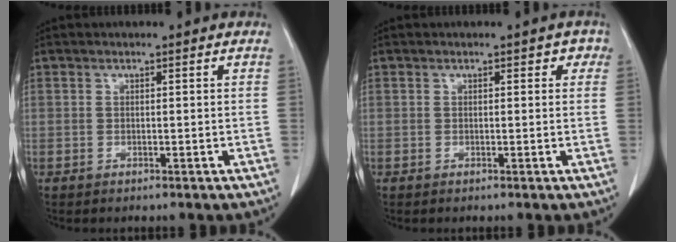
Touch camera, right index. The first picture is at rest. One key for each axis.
{"total": 1.3, "fx": 0.5, "fy": 1.0, "fz": 0.6, "tx": 0.004, "ty": 0.009, "tz": 0.001}